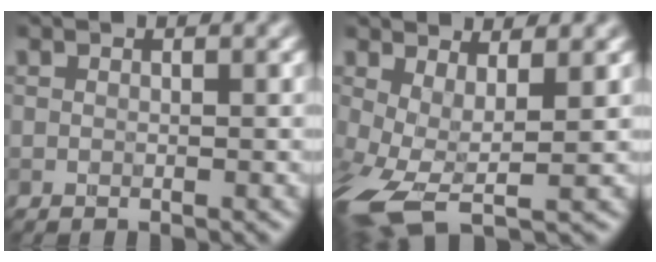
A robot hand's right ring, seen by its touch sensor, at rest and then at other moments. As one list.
[{"total": 6.6, "force": [-1.6, 2.5, 5.9], "torque": [-0.125, -0.014, -0.031]}]